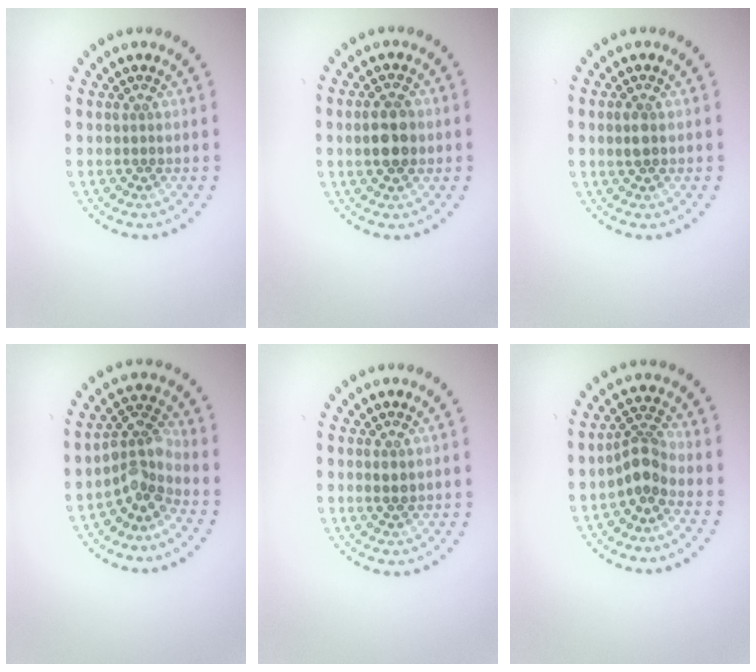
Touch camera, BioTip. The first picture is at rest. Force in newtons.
{"total": 3.6, "press": 3.6, "slide": 0.1}
{"total": 1.5, "press": 1.5, "slide": 0.2}
{"total": 3.3, "press": 2.5, "slide": 2.1}
{"total": 0.9, "press": 0.9, "slide": 0.1}
{"total": 2.8, "press": 2.2, "slide": 1.8}